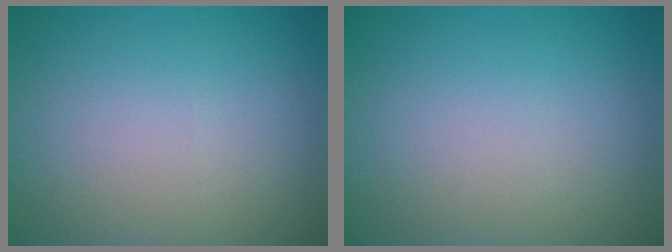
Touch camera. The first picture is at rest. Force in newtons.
{"total": 0.0}